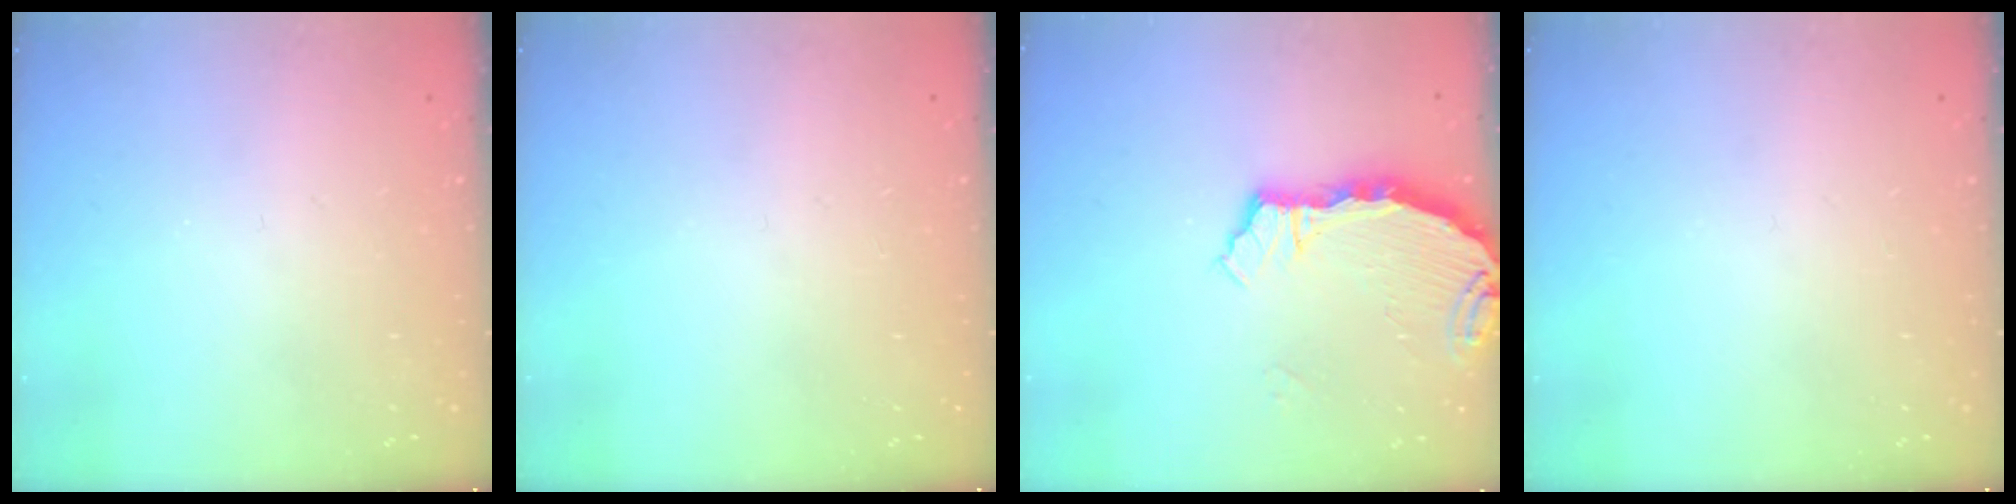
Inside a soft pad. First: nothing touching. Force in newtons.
{"total": 0.0}
{"total": 4.2, "press": 4.2, "slide": 0.3}
{"total": 0.0}